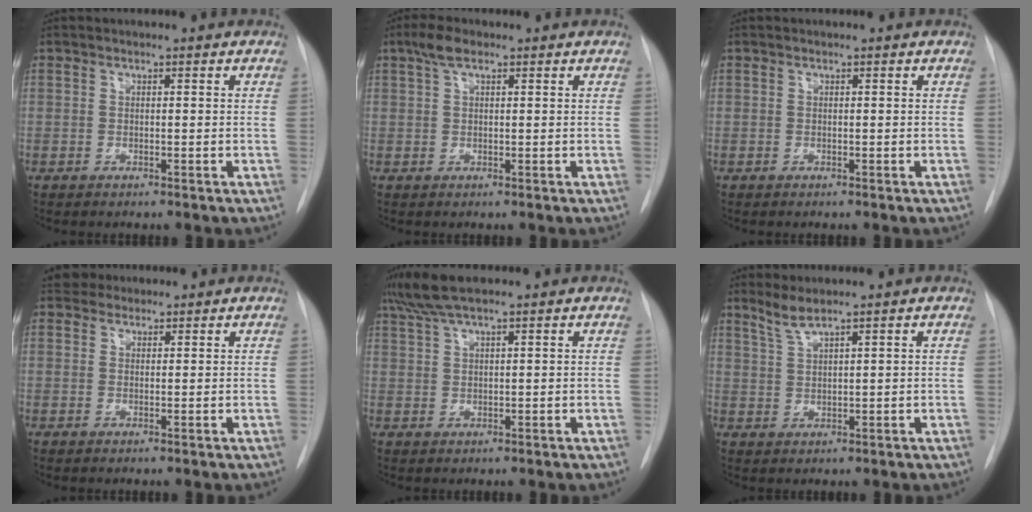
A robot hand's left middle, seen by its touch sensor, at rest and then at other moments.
{"total": 3.0, "force": [1.8, 1.0, 2.1], "torque": [-0.048, 0.015, 0.036]}
{"total": 0.0}
{"total": 2.3, "force": [2.1, 1.1, -0.3], "torque": [0.009, 0.011, 0.030]}
{"total": 5.7, "force": [4.5, 0.5, 3.4], "torque": [-0.074, 0.023, 0.088]}
{"total": 3.0, "force": [2.5, -0.3, 1.6], "torque": [-0.039, 0.002, 0.055]}